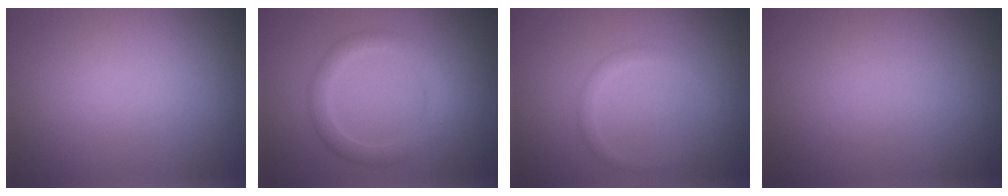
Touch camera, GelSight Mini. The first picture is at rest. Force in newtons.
{"total": 2.7, "press": 2.7, "slide": 0.1}
{"total": 1.2, "press": 1.2, "slide": 0.1}
{"total": 0.0}